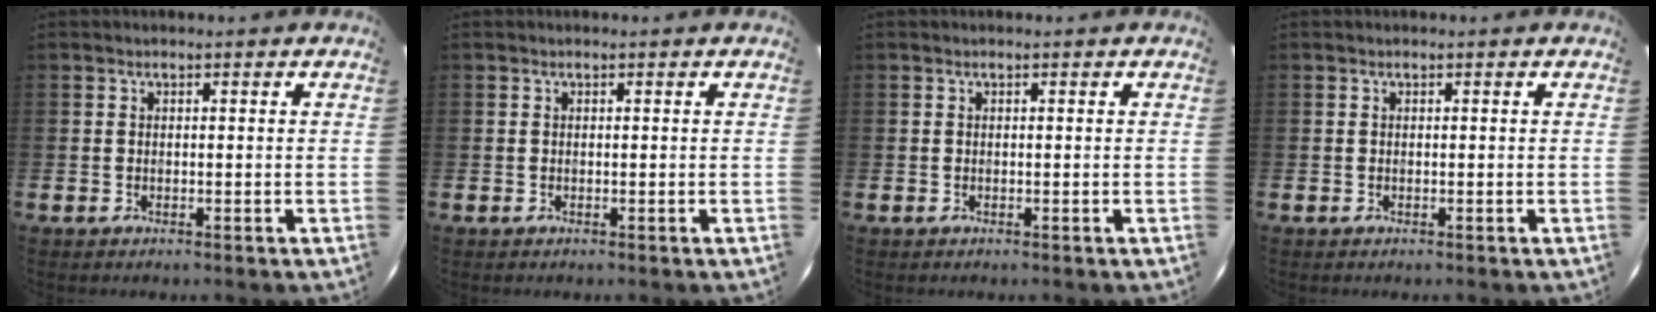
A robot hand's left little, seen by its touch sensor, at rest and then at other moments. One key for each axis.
{"total": 0.0}
{"total": 0.0}
{"total": 0.0}